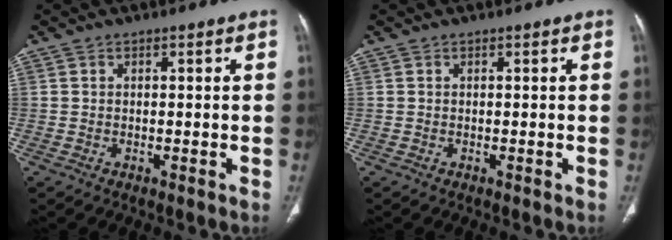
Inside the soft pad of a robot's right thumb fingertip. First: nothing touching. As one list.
[{"total": 0.0}]